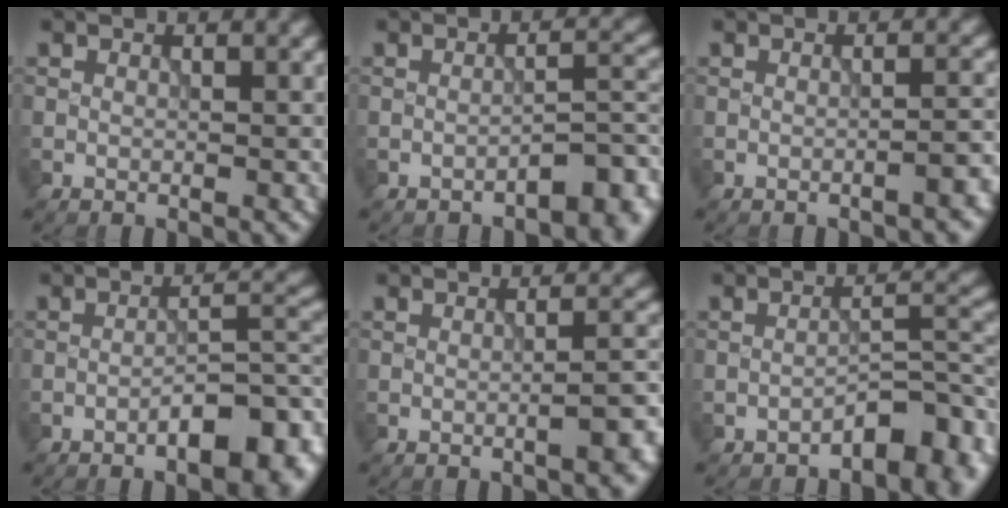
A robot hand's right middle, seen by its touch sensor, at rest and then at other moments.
{"total": 3.5, "force": [-2.4, 0.9, 2.4], "torque": [-0.031, 0.012, -0.039]}
{"total": 2.0, "force": [-1.2, 0.5, 1.5], "torque": [-0.014, 0.009, -0.021]}
{"total": 7.1, "force": [-3.5, 2.2, 5.8], "torque": [-0.075, 0.009, -0.049]}
{"total": 3.7, "force": [-1.4, 0.9, 3.3], "torque": [-0.038, 0.011, -0.026]}
{"total": 4.7, "force": [-3.1, 1.7, 3.1], "torque": [-0.035, 0.013, -0.049]}